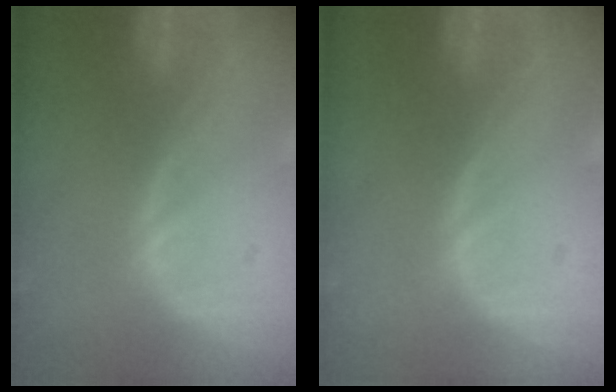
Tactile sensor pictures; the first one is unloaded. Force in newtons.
{"total": 0.0}